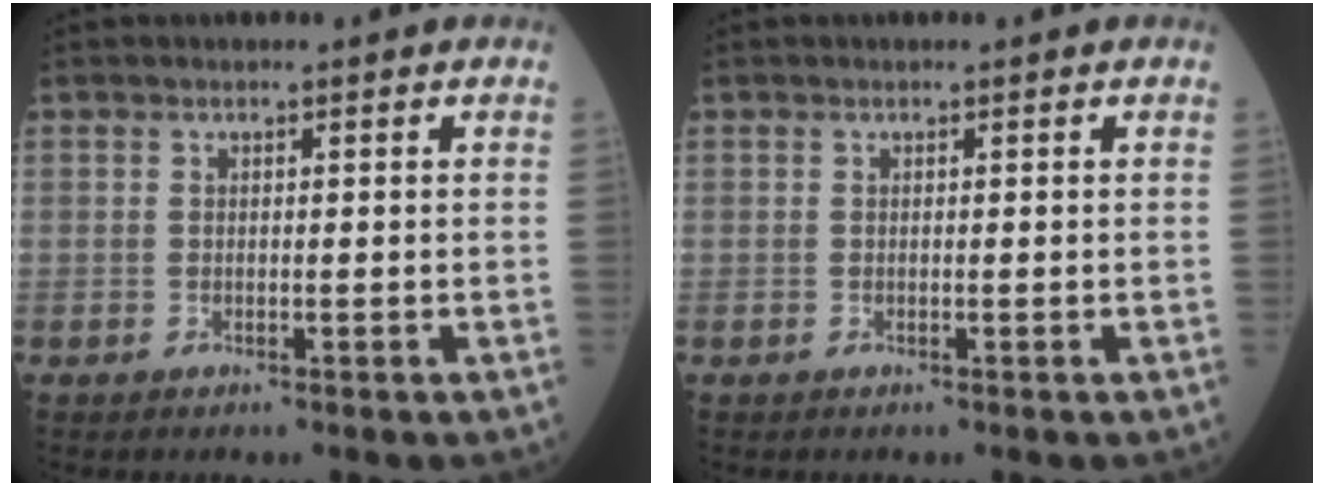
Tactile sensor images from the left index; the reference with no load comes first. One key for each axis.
{"total": 0.0}